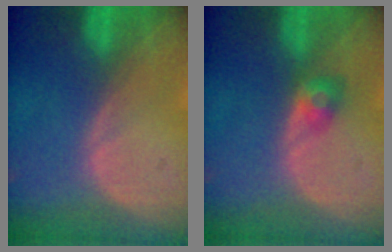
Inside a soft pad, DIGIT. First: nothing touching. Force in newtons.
{"total": 3.0, "press": 2.6, "slide": 1.4}